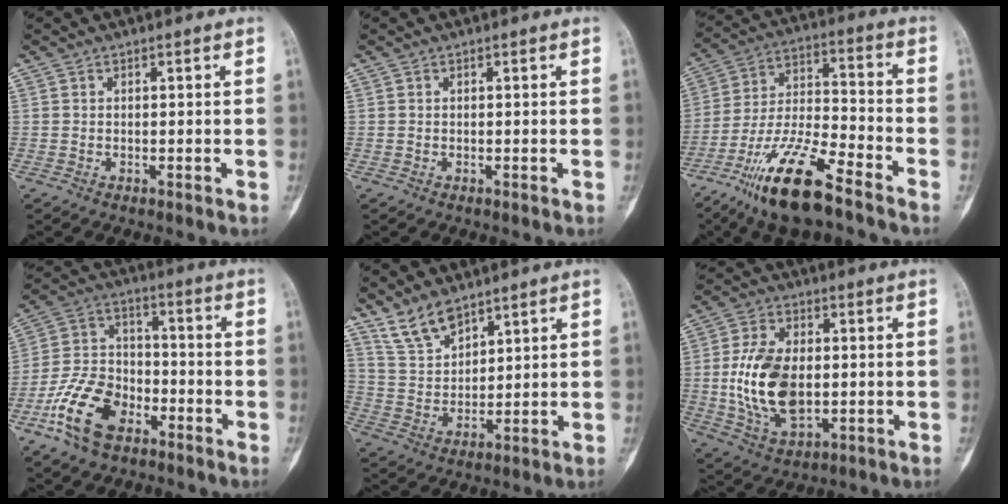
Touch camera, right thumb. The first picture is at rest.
{"total": 0.0}
{"total": 17.0, "force": [-11.4, 4.1, 12.0], "torque": [-0.228, 0.061, -0.209]}
{"total": 14.1, "force": [-7.4, 8.6, 8.5], "torque": [-0.155, 0.044, -0.146]}
{"total": 8.1, "force": [6.4, 3.5, 3.4], "torque": [-0.054, -0.033, 0.137]}
{"total": 15.1, "force": [-0.5, 9.1, 12.1], "torque": [-0.223, -0.002, 0.001]}